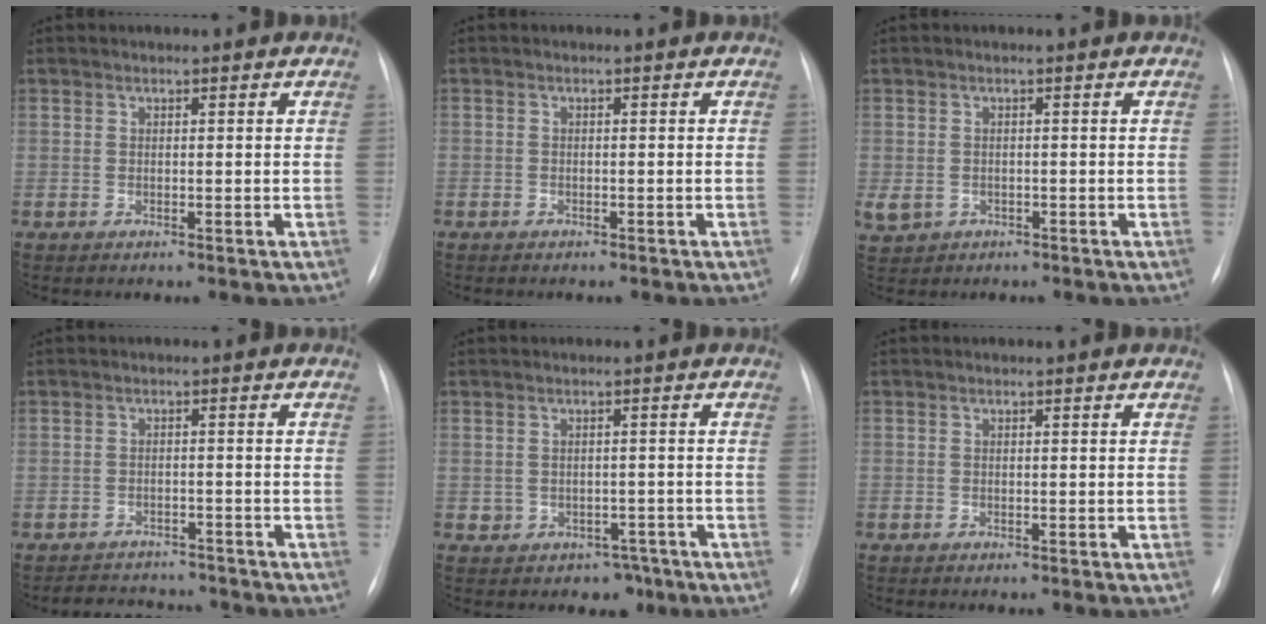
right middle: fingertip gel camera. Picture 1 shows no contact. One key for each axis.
{"total": 1.2, "fx": -1.0, "fy": 0.7, "fz": 0.3, "tx": -0.008, "ty": 0.002, "tz": -0.014}
{"total": 4.2, "fx": -1.9, "fy": 3.6, "fz": 1.4, "tx": -0.035, "ty": 0.000, "tz": -0.021}
{"total": 7.0, "fx": -6.6, "fy": 2.1, "fz": 1.0, "tx": -0.014, "ty": 0.006, "tz": -0.089}
{"total": 3.6, "fx": -1.8, "fy": 3.1, "fz": 0.4, "tx": 0.001, "ty": 0.021, "tz": -0.014}
{"total": 0.6, "fx": -0.5, "fy": 0.3, "fz": 0.1, "tx": -0.008, "ty": 0.002, "tz": -0.011}